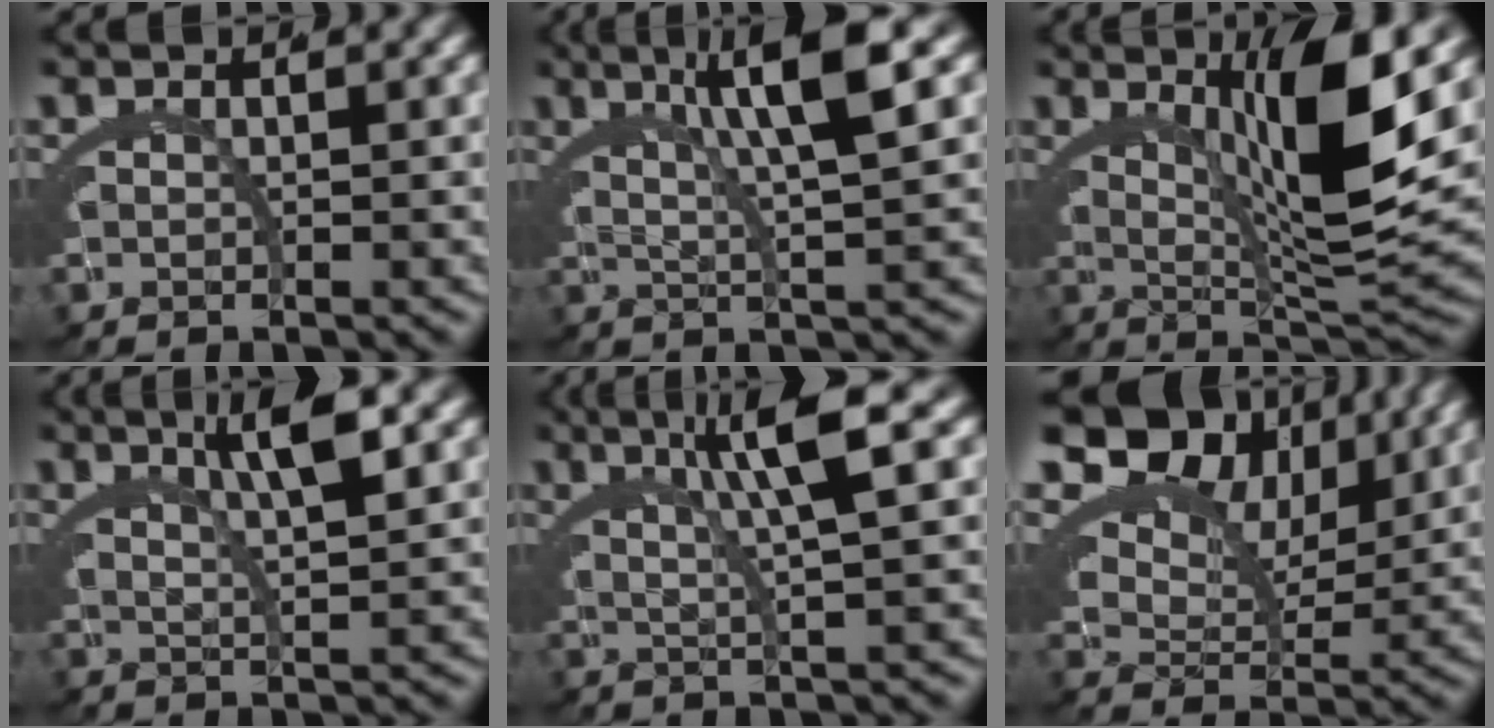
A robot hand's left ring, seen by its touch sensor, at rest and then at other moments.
{"total": 6.3, "force": [2.9, 0.2, 5.6], "torque": [-0.079, 0.021, 0.043]}
{"total": 10.8, "force": [4.0, 2.2, 9.9], "torque": [-0.144, 0.021, 0.058]}
{"total": 4.4, "force": [2.4, -0.2, 3.7], "torque": [-0.046, 0.011, 0.041]}
{"total": 5.6, "force": [2.5, -0.2, 5.0], "torque": [-0.065, 0.021, 0.036]}
{"total": 12.0, "force": [6.2, 7.8, 6.6], "torque": [-0.114, 0.020, 0.084]}